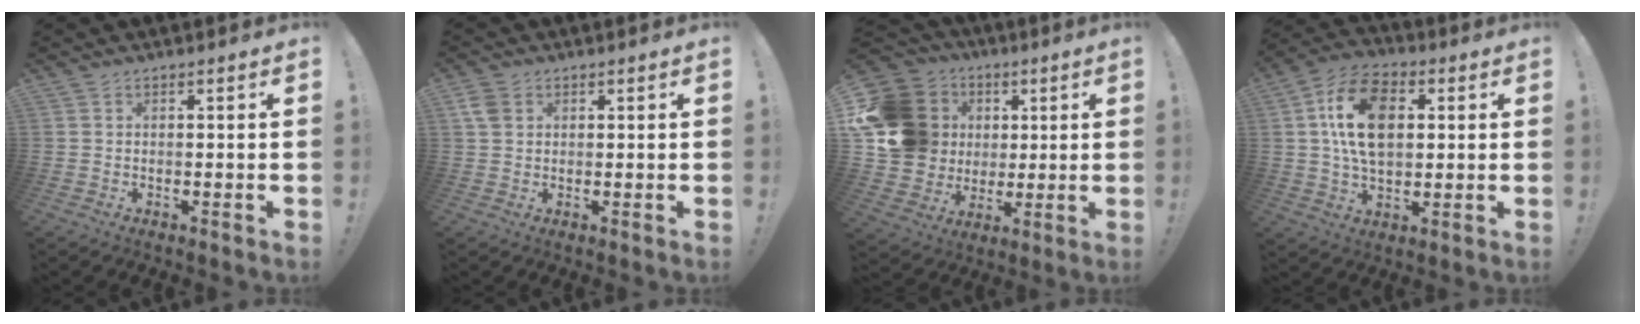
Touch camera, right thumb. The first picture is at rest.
{"total": 4.2, "force": [1.7, 3.0, 2.4], "torque": [-0.043, 0.004, 0.034]}
{"total": 20.4, "force": [3.8, 17.7, 9.4], "torque": [-0.172, -0.006, 0.108]}
{"total": 16.9, "force": [3.1, 11.0, 12.4], "torque": [-0.216, 0.007, 0.052]}